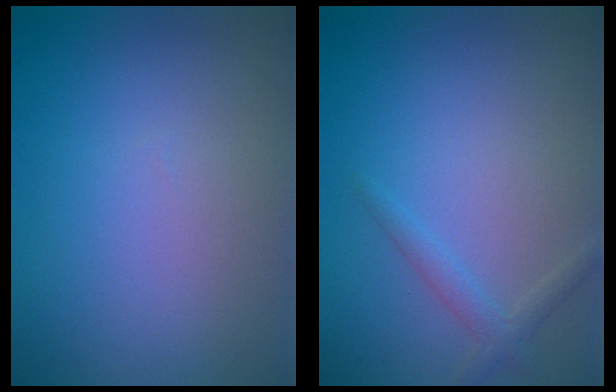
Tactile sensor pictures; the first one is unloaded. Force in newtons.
{"total": 1.5, "press": 1.5, "slide": 0.1}